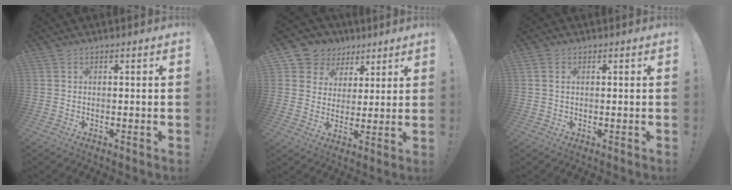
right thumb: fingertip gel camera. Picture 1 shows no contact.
{"total": 8.4, "force": [4.1, 7.2, 1.5], "torque": [-0.030, -0.027, 0.086]}
{"total": 1.5, "force": [0.6, 1.0, 0.9], "torque": [-0.016, 0.002, 0.010]}